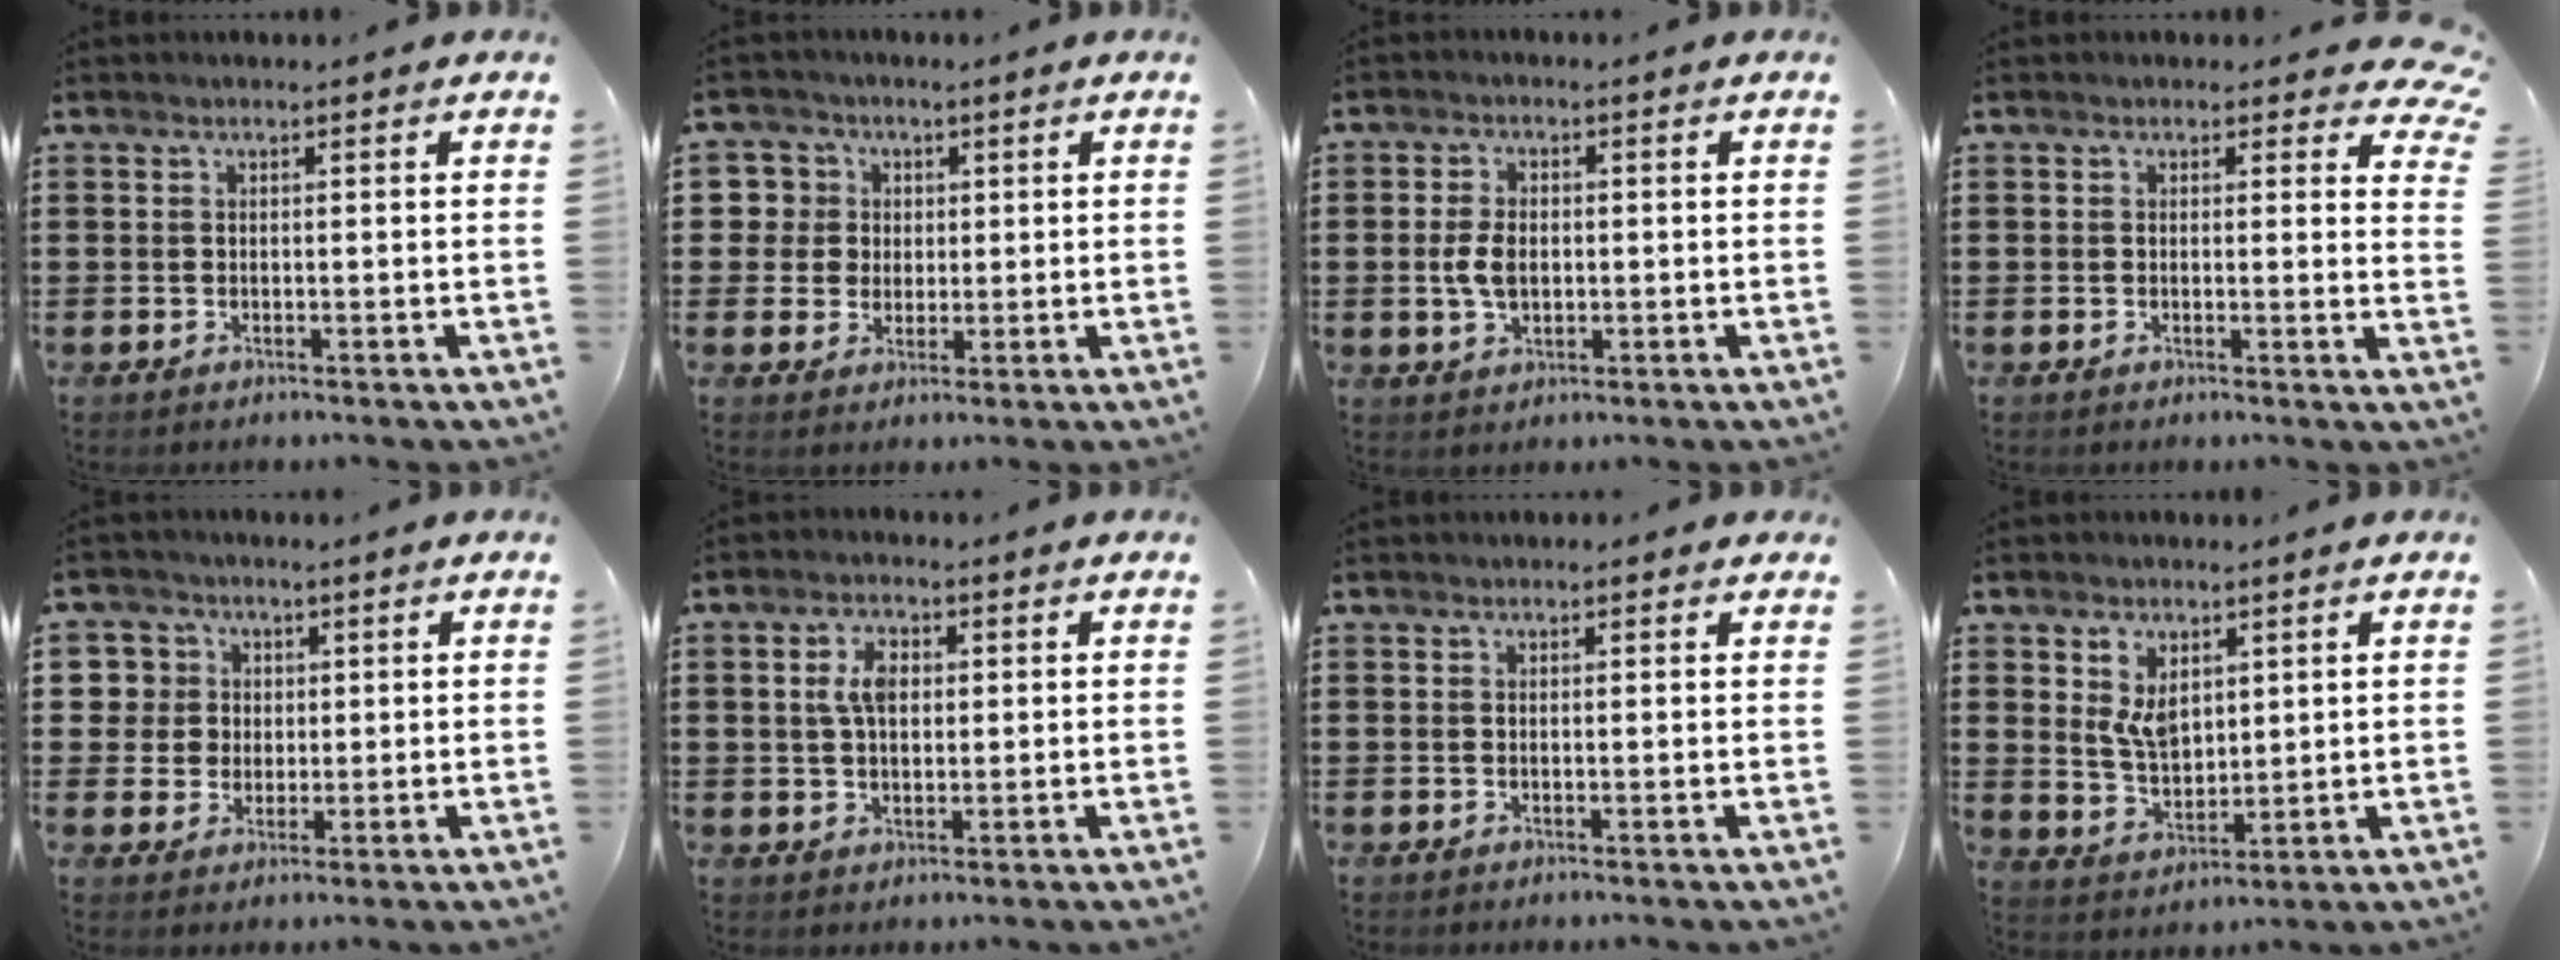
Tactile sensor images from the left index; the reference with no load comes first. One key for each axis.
{"total": 5.4, "fx": 1.5, "fy": 5.2, "fz": 0.2, "tx": -0.018, "ty": 0.007, "tz": 0.023}
{"total": 4.4, "fx": -0.1, "fy": 2.7, "fz": 3.5, "tx": -0.090, "ty": 0.000, "tz": -0.009}
{"total": 2.3, "fx": 1.8, "fy": 1.1, "fz": 0.9, "tx": -0.011, "ty": -0.004, "tz": 0.029}
{"total": 5.6, "fx": 1.6, "fy": 5.3, "fz": 0.3, "tx": -0.029, "ty": 0.010, "tz": 0.028}
{"total": 4.3, "fx": 1.0, "fy": 2.4, "fz": 3.4, "tx": -0.074, "ty": 0.013, "tz": 0.016}
{"total": 0.6, "fx": 0.5, "fy": 0.3, "fz": 0.3, "tx": -0.006, "ty": 0.003, "tz": 0.008}
{"total": 5.2, "fx": 2.6, "fy": 3.3, "fz": 3.2, "tx": -0.064, "ty": 0.006, "tz": 0.046}